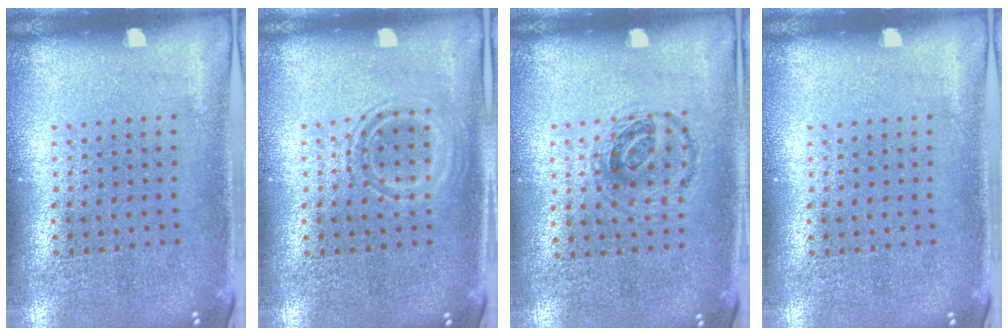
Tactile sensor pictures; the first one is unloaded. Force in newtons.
{"total": 1.0, "press": 0.9, "slide": 0.3}
{"total": 1.0, "press": 0.9, "slide": 0.3}
{"total": 0.0}